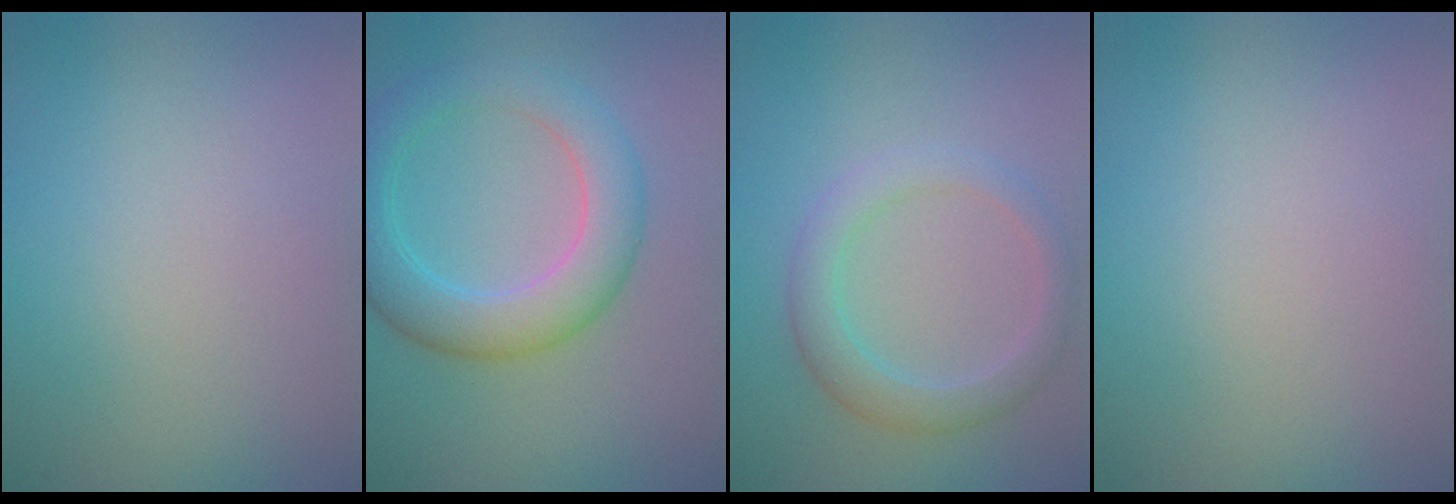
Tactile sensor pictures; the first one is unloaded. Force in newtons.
{"total": 5.6, "press": 5.6, "slide": 0.4}
{"total": 3.1, "press": 3.1, "slide": 0.1}
{"total": 0.0}